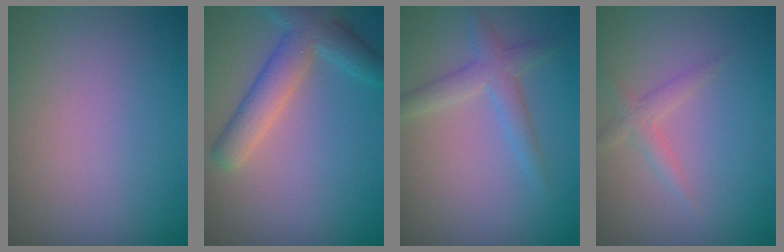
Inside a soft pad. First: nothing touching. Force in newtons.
{"total": 4.6, "press": 4.6, "slide": 0.2}
{"total": 2.6, "press": 2.6, "slide": 0.1}
{"total": 1.5, "press": 1.5, "slide": 0.0}